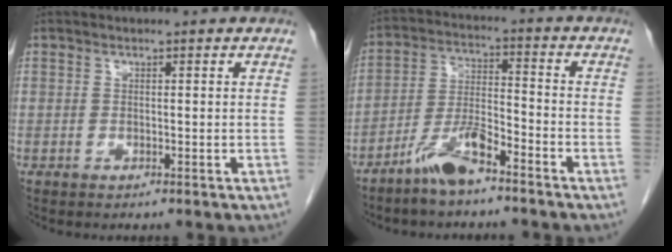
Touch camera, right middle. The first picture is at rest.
{"total": 7.4, "force": [-5.5, 1.3, 4.8], "torque": [-0.103, -0.004, -0.110]}